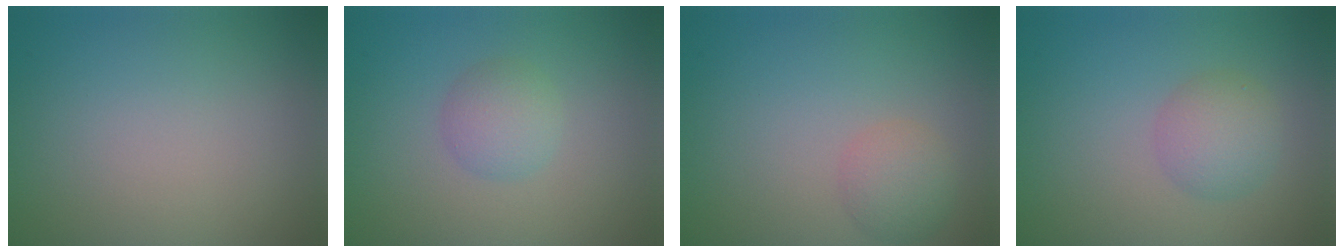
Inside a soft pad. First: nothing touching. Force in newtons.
{"total": 2.3, "press": 2.3, "slide": 0.1}
{"total": 2.4, "press": 2.4, "slide": 0.0}
{"total": 3.0, "press": 3.0, "slide": 0.1}